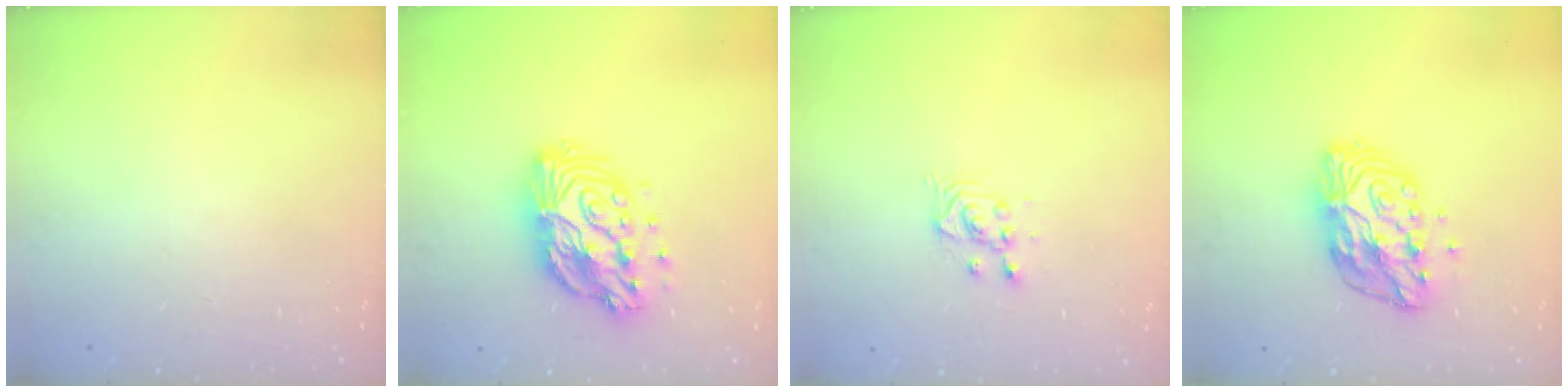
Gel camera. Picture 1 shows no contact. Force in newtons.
{"total": 15.1, "press": 15.0, "slide": 1.2}
{"total": 2.8, "press": 2.8, "slide": 0.1}
{"total": 13.2, "press": 13.2, "slide": 0.9}